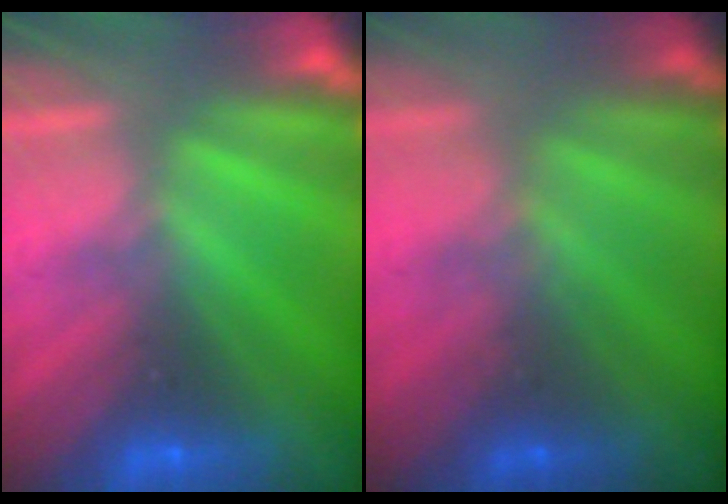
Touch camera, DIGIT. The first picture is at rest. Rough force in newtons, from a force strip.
{"total": 1.5}